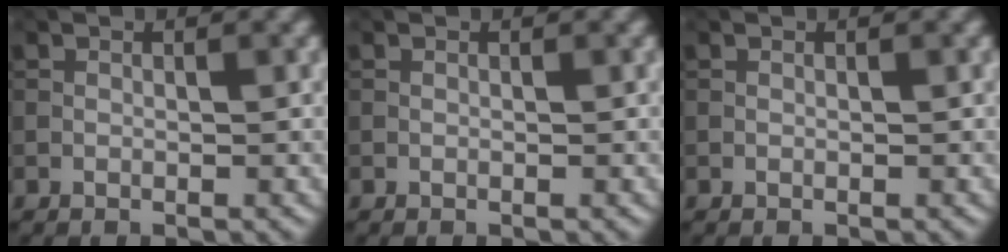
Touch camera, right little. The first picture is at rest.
{"total": 0.0}
{"total": 0.0}